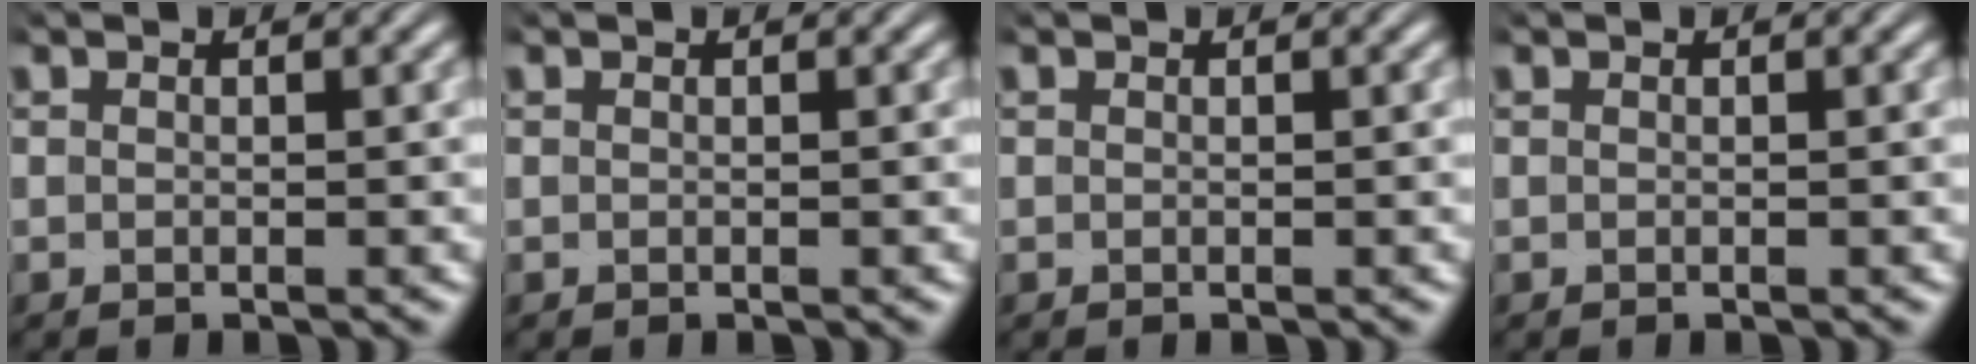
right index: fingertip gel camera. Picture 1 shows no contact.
{"total": 0.0}
{"total": 0.0}
{"total": 0.0}